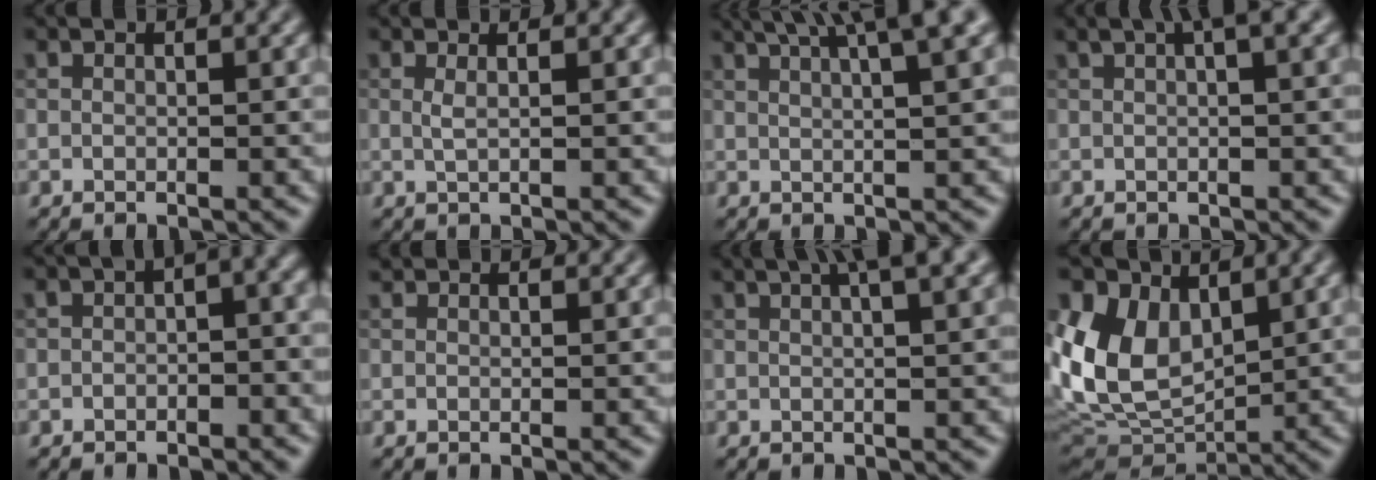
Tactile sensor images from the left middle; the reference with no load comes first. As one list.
[{"total": 1.2, "force": [0.4, 0.4, 1.0], "torque": [-0.016, -0.002, 0.003]}, {"total": 8.7, "force": [5.5, 2.4, 6.4], "torque": [-0.061, 0.043, 0.043]}, {"total": 4.5, "force": [2.5, 0.8, 3.6], "torque": [-0.049, 0.015, 0.036]}, {"total": 4.7, "force": [0.9, 2.3, 4.0], "torque": [-0.039, 0.011, 0.001]}, {"total": 1.6, "force": [1.6, 0.3, 0.3], "torque": [-0.014, 0.002, 0.022]}, {"total": 6.0, "force": [3.7, 1.4, 4.6], "torque": [-0.043, 0.022, 0.031]}, {"total": 9.0, "force": [2.8, 6.0, 6.1], "torque": [-0.142, -0.012, 0.054]}]